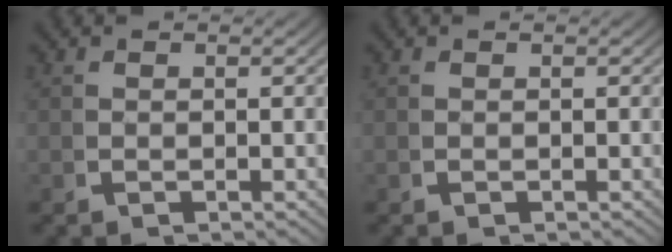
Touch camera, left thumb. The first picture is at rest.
{"total": 0.0}